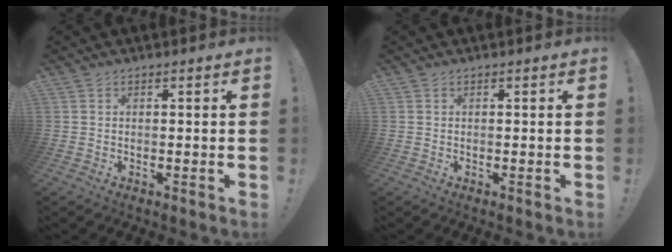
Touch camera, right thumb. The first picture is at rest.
{"total": 0.0}